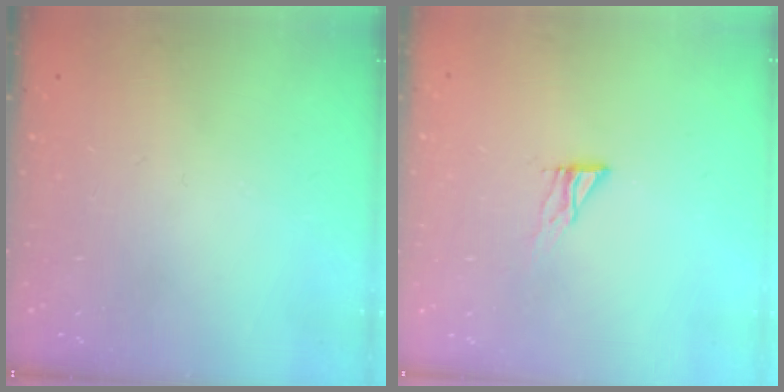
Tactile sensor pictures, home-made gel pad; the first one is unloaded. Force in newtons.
{"total": 4.5, "press": 4.4, "slide": 0.4}